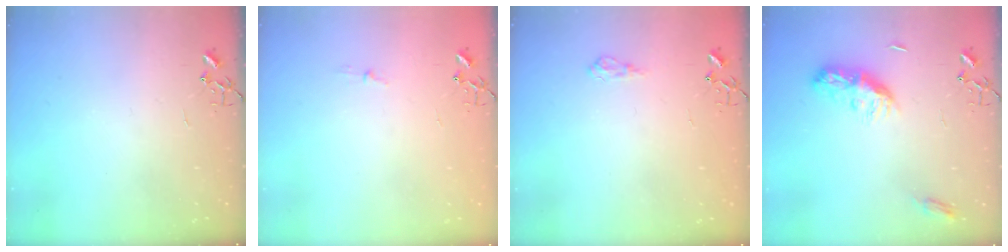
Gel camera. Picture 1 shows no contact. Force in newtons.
{"total": 2.9, "press": 2.9, "slide": 0.4}
{"total": 7.0, "press": 7.0, "slide": 0.8}
{"total": 9.6, "press": 9.6, "slide": 0.1}